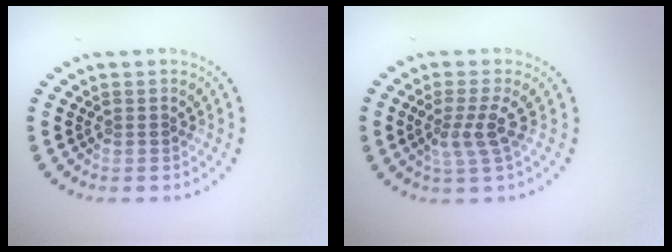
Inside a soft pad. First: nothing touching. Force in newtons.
{"total": 2.6, "press": 1.9, "slide": 1.7}